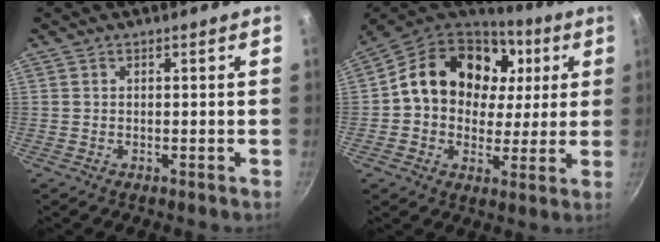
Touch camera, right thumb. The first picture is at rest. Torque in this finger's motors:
{"motor_torque": [-1.21, 1.85, 0.70, -0.57, 0.39]}